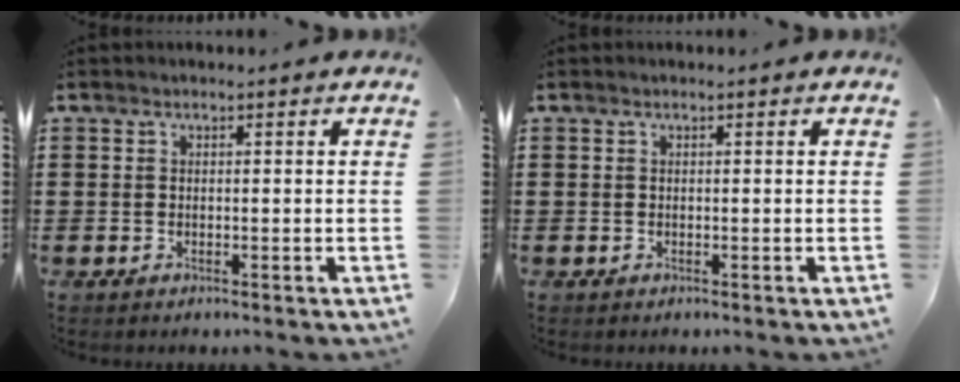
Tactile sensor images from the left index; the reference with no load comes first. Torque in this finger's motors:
{"motor_torque": [-0.02, 0.00, 0.01, 0.00]}